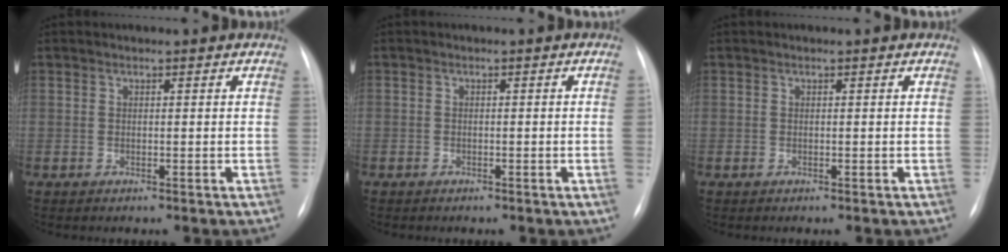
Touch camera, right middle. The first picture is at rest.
{"total": 0.7, "force": [-0.2, -0.2, 0.6], "torque": [-0.009, 0.003, -0.002]}
{"total": 0.0}